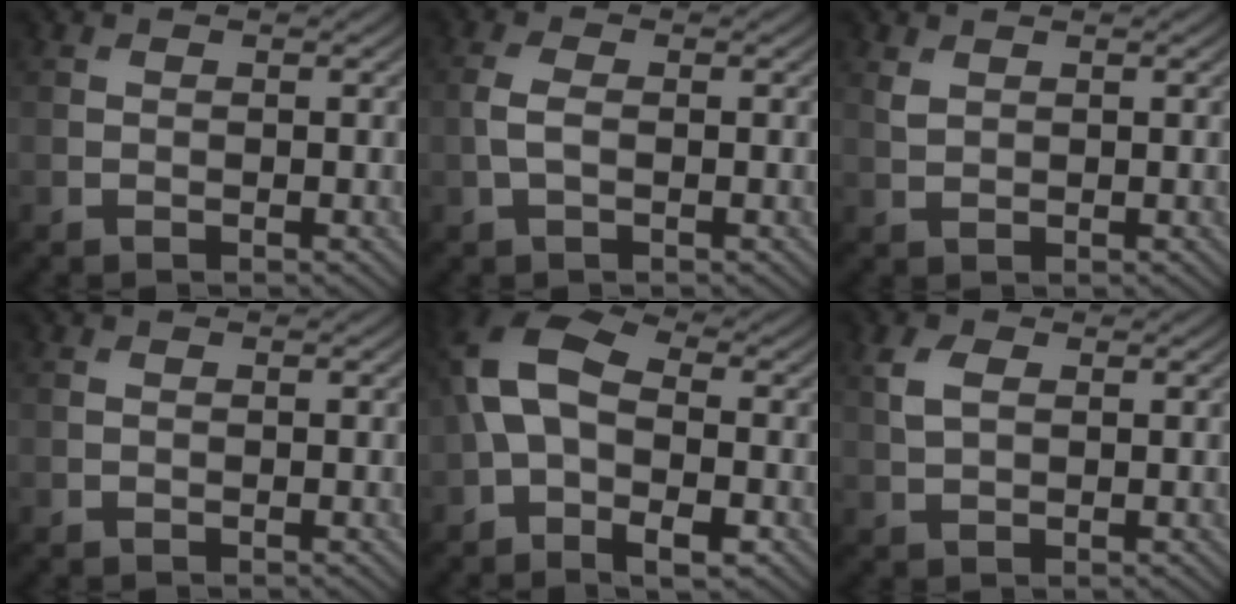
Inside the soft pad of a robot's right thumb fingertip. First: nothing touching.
{"total": 2.3, "force": [-0.3, 1.1, 2.0], "torque": [-0.053, 0.002, -0.010]}
{"total": 1.2, "force": [0.8, 0.6, 0.6], "torque": [-0.021, -0.001, 0.020]}
{"total": 0.0}
{"total": 12.2, "force": [-1.0, 7.1, 9.8], "torque": [-0.226, 0.004, -0.025]}
{"total": 2.9, "force": [1.0, 1.7, 2.2], "torque": [-0.057, 0.002, 0.022]}